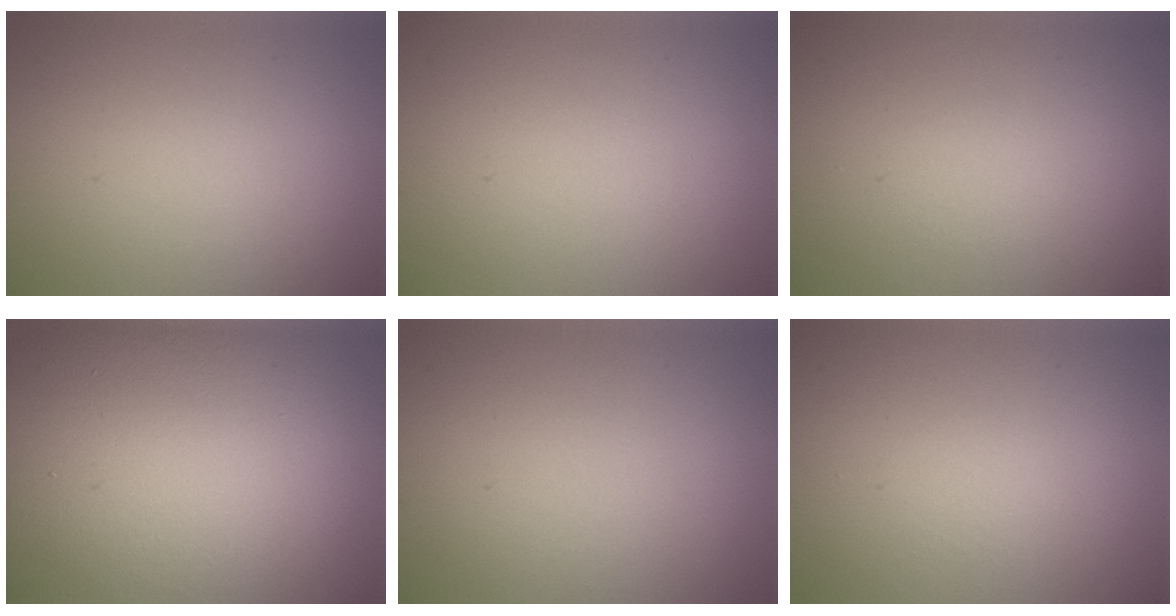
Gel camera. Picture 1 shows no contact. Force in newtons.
{"total": 0.0}
{"total": 0.7, "press": 0.7, "slide": 0.0}
{"total": 20.6, "press": 20.6, "slide": 0.9}
{"total": 0.0}
{"total": 0.0}